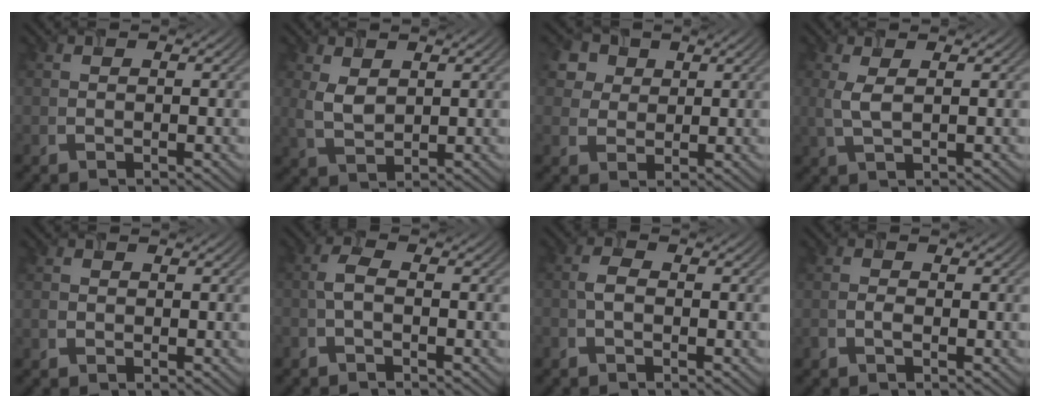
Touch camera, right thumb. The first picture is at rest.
{"total": 3.5, "force": [1.3, 2.1, 2.5], "torque": [-0.066, -0.004, 0.030]}
{"total": 4.9, "force": [2.3, 3.9, 1.8], "torque": [-0.055, -0.004, 0.045]}
{"total": 2.7, "force": [0.6, 0.8, 2.5], "torque": [-0.064, 0.000, 0.014]}
{"total": 0.7, "force": [-0.3, 0.6, 0.2], "torque": [-0.006, -0.003, -0.007]}
{"total": 2.1, "force": [-0.9, 0.6, 1.7], "torque": [-0.042, 0.004, -0.025]}
{"total": 1.6, "force": [-0.7, 0.7, 1.3], "torque": [-0.028, 0.003, -0.018]}
{"total": 1.1, "force": [-0.7, 0.4, 0.8], "torque": [-0.018, 0.000, -0.016]}